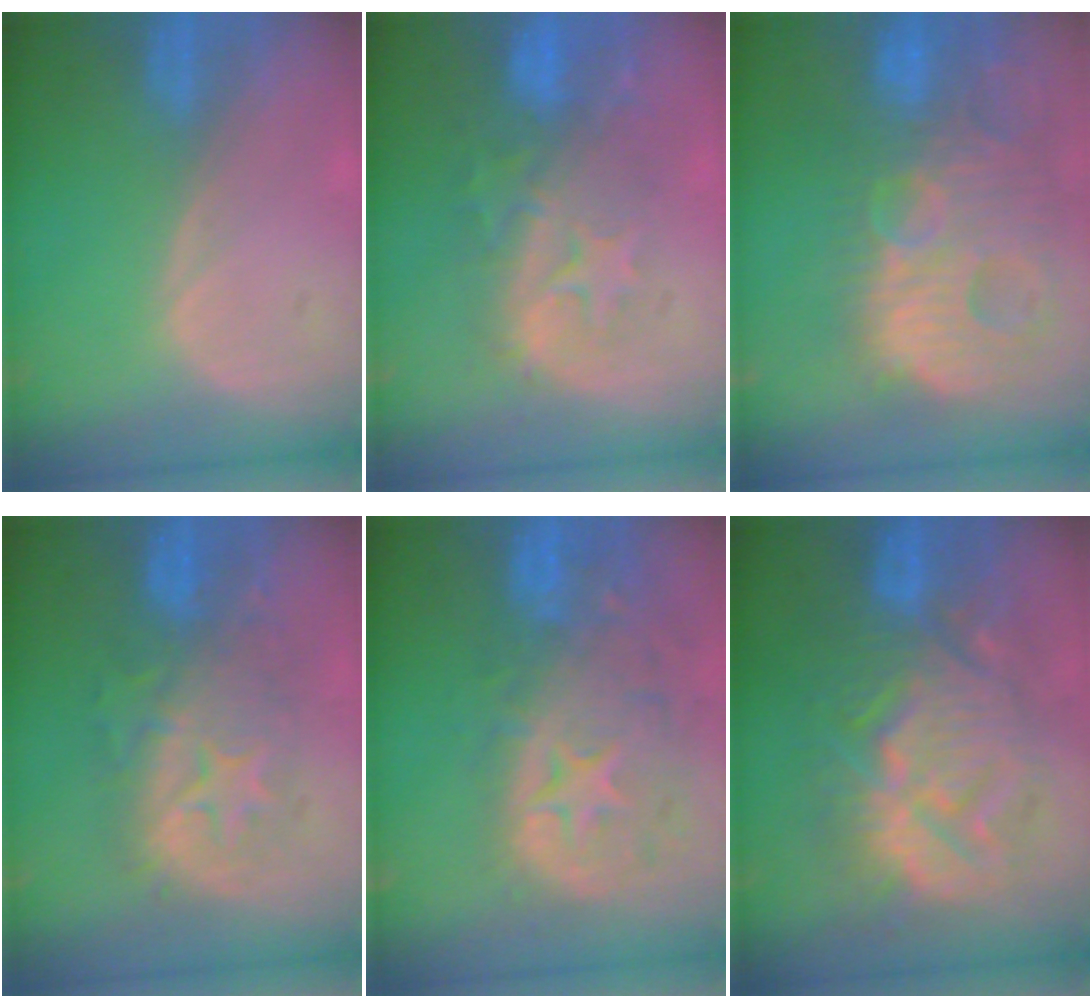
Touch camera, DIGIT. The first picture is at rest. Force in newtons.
{"total": 10.1, "press": 8.8, "slide": 4.9}
{"total": 14.6, "press": 12.6, "slide": 7.3}
{"total": 8.4, "press": 8.4, "slide": 0.2}
{"total": 13.4, "press": 11.1, "slide": 7.5}
{"total": 13.5, "press": 13.4, "slide": 1.3}